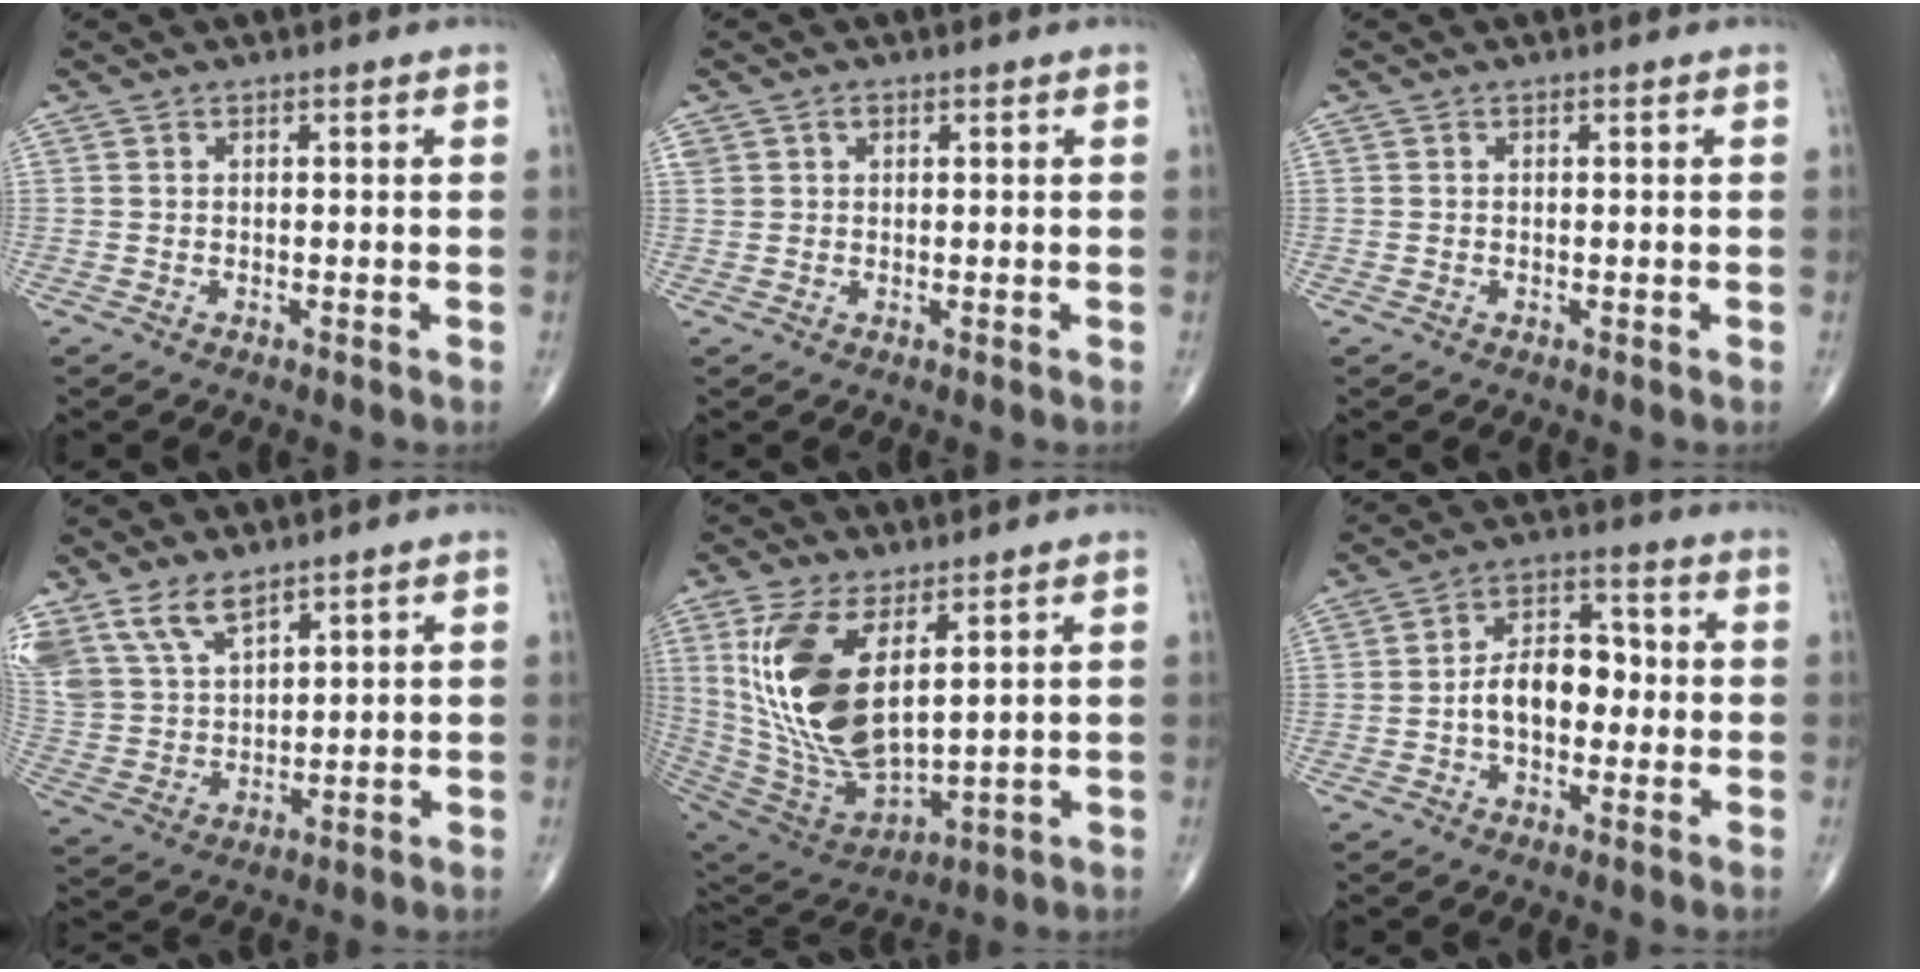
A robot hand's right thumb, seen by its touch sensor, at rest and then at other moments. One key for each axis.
{"total": 1.8, "fx": 0.8, "fy": 1.4, "fz": 0.7, "tx": -0.006, "ty": 0.002, "tz": 0.014}
{"total": 0.0}
{"total": 11.1, "fx": 7.7, "fy": 5.3, "fz": 6.0, "tx": -0.109, "ty": -0.022, "tz": 0.171}
{"total": 19.2, "fx": 5.8, "fy": 8.8, "fz": 16.0, "tx": -0.316, "ty": -0.032, "tz": 0.130}
{"total": 9.2, "fx": -1.3, "fy": 5.8, "fz": 7.0, "tx": -0.094, "ty": 0.034, "tz": -0.033}